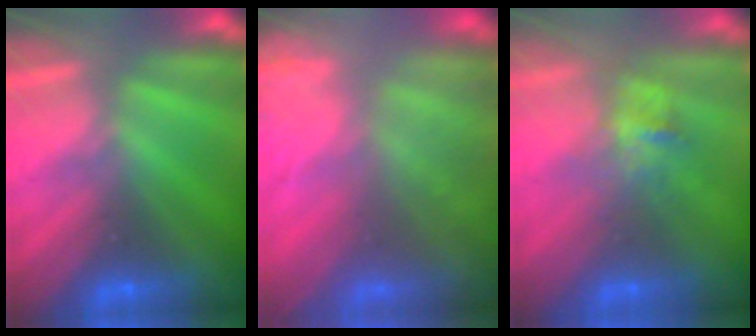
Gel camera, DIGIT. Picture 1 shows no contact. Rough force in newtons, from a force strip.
{"total": 7.7}
{"total": 2.8}